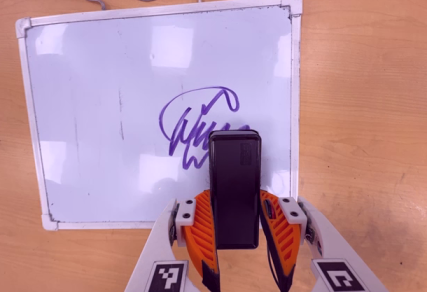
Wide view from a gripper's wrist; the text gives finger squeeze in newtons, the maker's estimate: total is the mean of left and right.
{"total": 4.3, "left": 2.9, "right": 5.8}